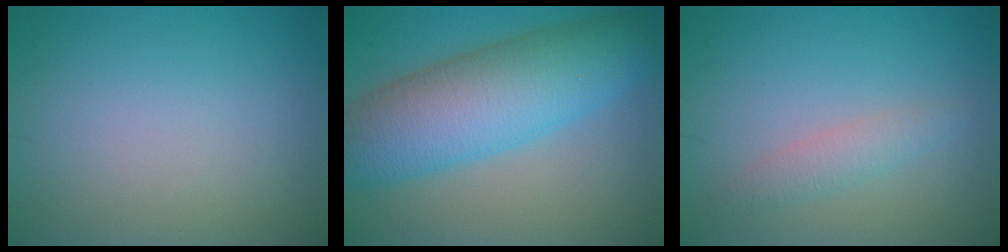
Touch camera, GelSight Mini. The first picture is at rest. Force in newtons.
{"total": 10.1, "press": 10.1, "slide": 0.1}
{"total": 1.8, "press": 1.8, "slide": 0.0}